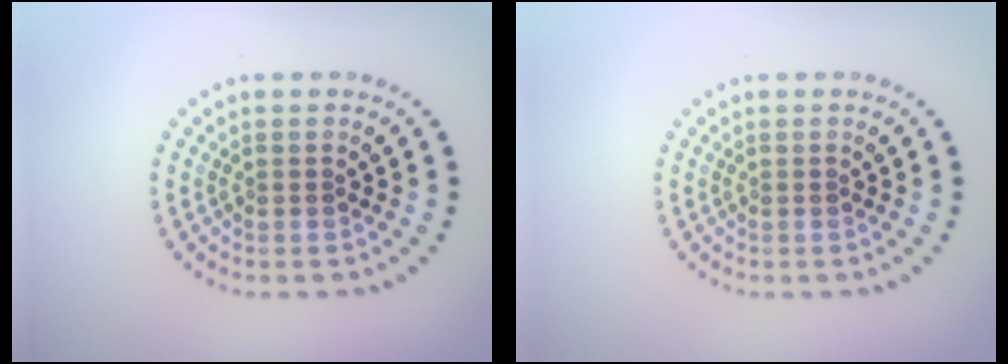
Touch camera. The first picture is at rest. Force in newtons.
{"total": 0.0}